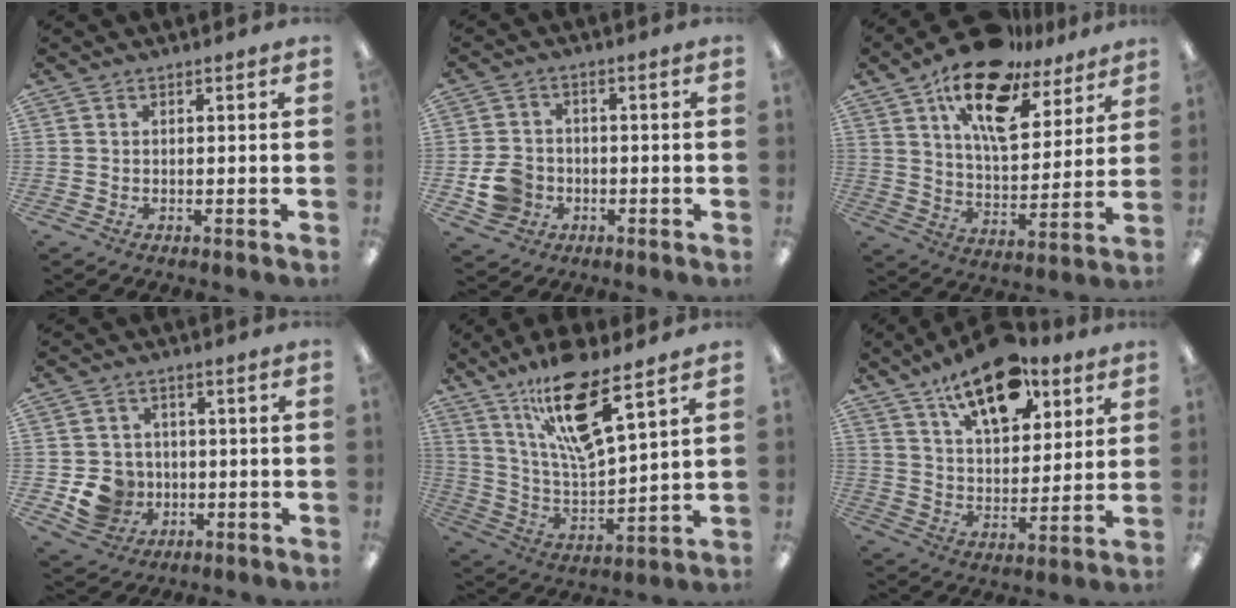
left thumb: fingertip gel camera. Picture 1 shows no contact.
{"total": 7.1, "force": [-2.0, 6.2, 2.8], "torque": [-0.059, 0.014, -0.033]}
{"total": 18.6, "force": [11.9, 8.7, 11.2], "torque": [-0.183, -0.064, 0.206]}
{"total": 8.0, "force": [-1.8, 7.5, 2.2], "torque": [-0.060, 0.016, -0.023]}
{"total": 17.8, "force": [11.6, 4.7, 12.7], "torque": [-0.228, -0.055, 0.193]}
{"total": 17.0, "force": [11.2, 8.2, 9.8], "torque": [-0.151, -0.052, 0.193]}